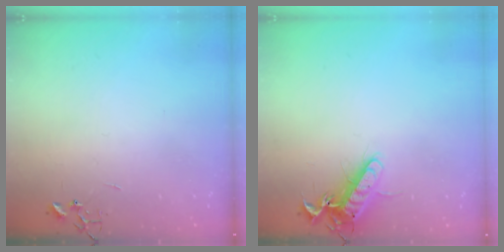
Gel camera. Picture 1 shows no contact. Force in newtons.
{"total": 13.2, "press": 13.2, "slide": 1.3}